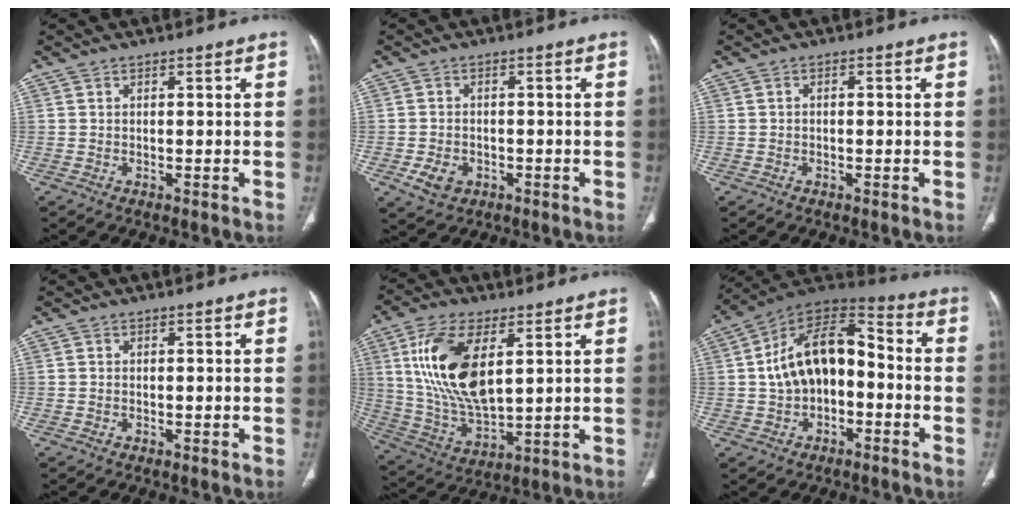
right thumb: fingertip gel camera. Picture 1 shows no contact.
{"total": 4.7, "force": [-1.7, 3.6, 2.5], "torque": [-0.041, 0.005, -0.021]}
{"total": 0.7, "force": [-0.2, 0.5, 0.4], "torque": [-0.006, 0.002, -0.006]}
{"total": 0.0}
{"total": 17.5, "force": [5.2, 8.2, 14.5], "torque": [-0.283, -0.020, 0.108]}
{"total": 16.0, "force": [-1.0, 9.8, 12.6], "torque": [-0.189, 0.053, -0.027]}